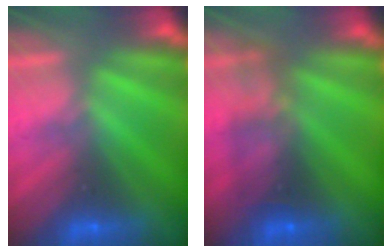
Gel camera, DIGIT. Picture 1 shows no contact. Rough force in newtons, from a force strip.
{"total": 8.6}